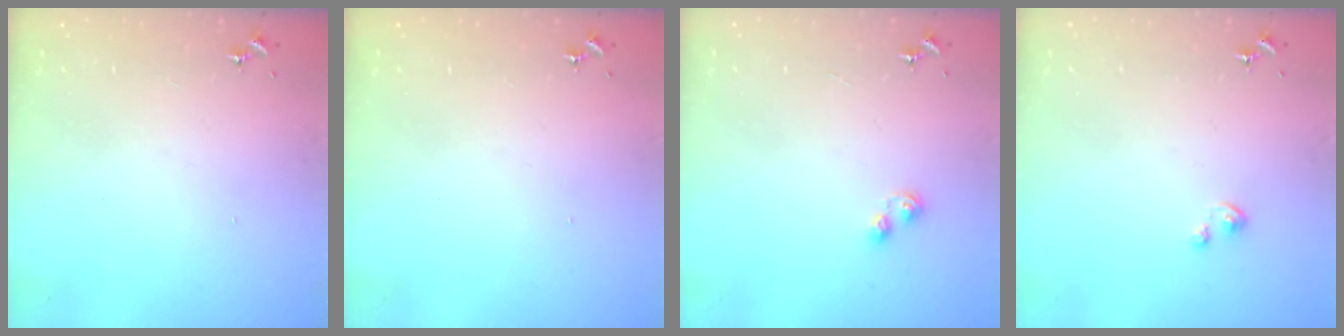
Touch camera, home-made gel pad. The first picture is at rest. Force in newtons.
{"total": 0.0}
{"total": 4.8, "press": 4.8, "slide": 0.5}
{"total": 0.9, "press": 0.9, "slide": 0.1}